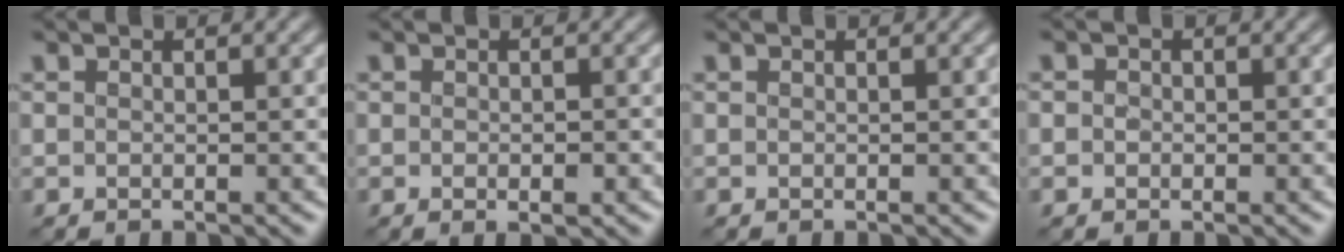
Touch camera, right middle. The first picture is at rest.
{"total": 1.4, "force": [-0.3, 0.5, 1.2], "torque": [-0.020, -0.004, -0.002]}
{"total": 0.0}
{"total": 0.9, "force": [0.1, 0.9, 0.4], "torque": [-0.002, -0.001, -0.006]}